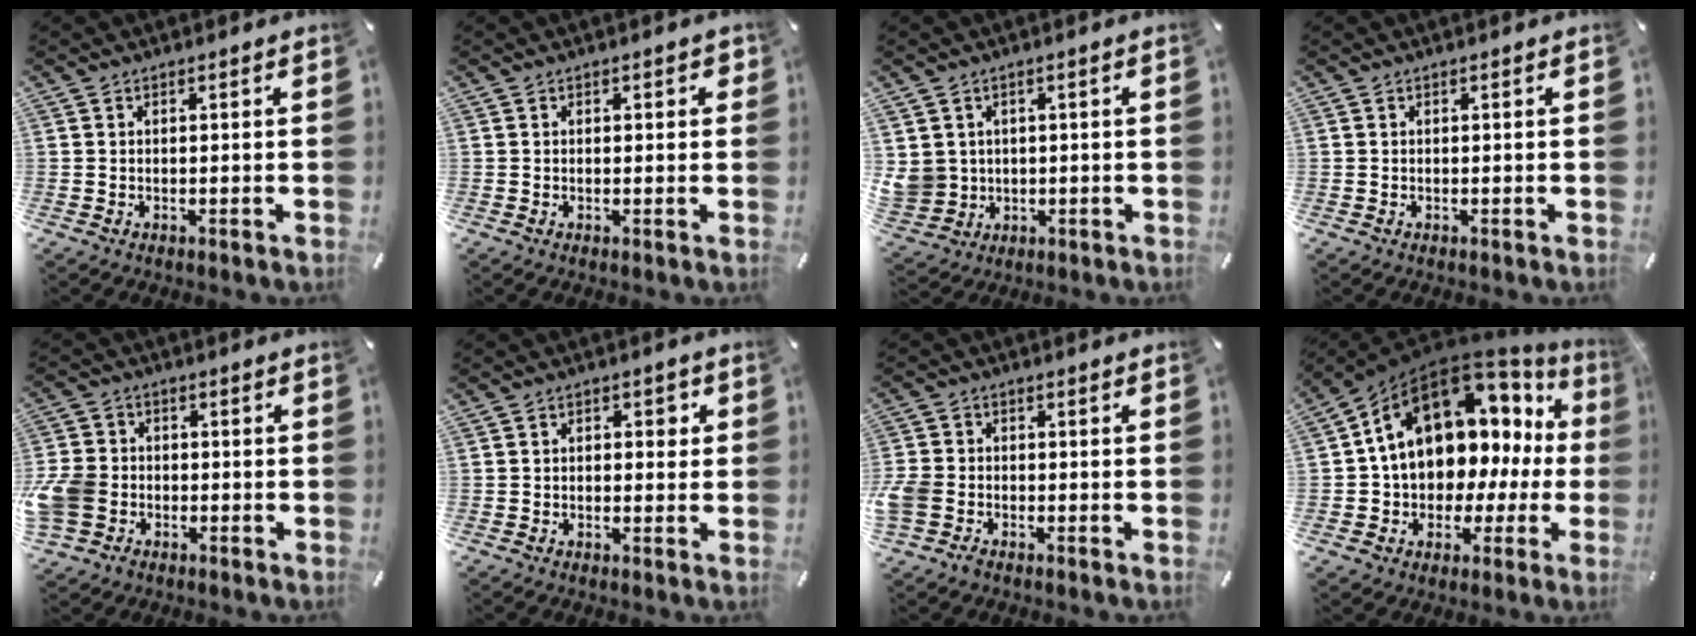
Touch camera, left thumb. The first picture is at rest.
{"total": 1.1, "force": [0.0, 0.7, 0.8], "torque": [-0.007, 0.002, -0.002]}
{"total": 6.4, "force": [1.0, 6.3, 0.8], "torque": [-0.043, -0.005, 0.023]}
{"total": 0.0}
{"total": 8.7, "force": [-2.8, 7.4, 3.7], "torque": [-0.086, 0.023, -0.051]}
{"total": 2.6, "force": [-0.3, 1.8, 1.8], "torque": [-0.020, 0.007, -0.014]}
{"total": 4.6, "force": [-2.3, 3.5, 1.9], "torque": [-0.048, 0.009, -0.045]}
{"total": 15.2, "force": [7.1, 10.7, 8.2], "torque": [-0.125, -0.068, 0.124]}